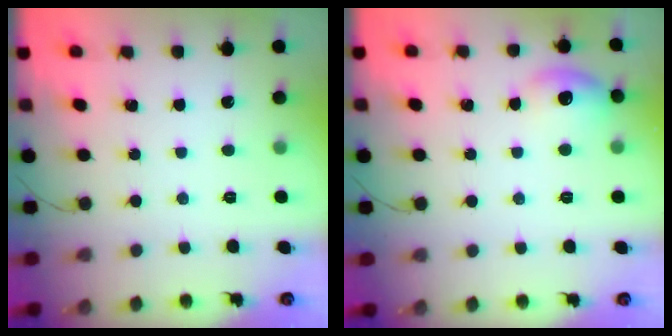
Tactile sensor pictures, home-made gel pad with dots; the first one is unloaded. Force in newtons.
{"total": 10.9, "press": 8.4, "slide": 7.0}